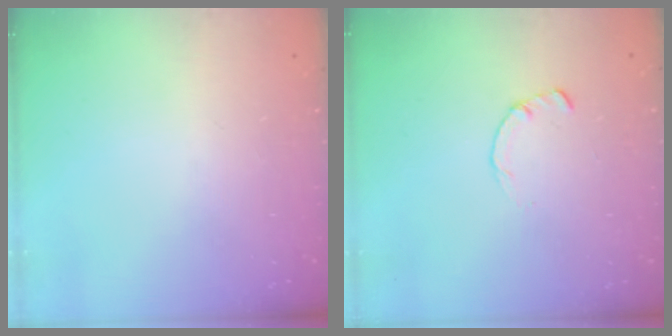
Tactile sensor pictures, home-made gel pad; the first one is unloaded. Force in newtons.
{"total": 1.7, "press": 1.7, "slide": 0.2}